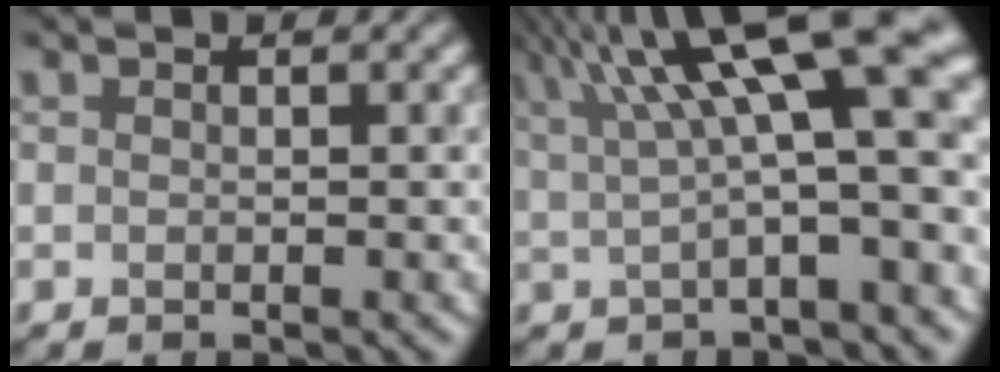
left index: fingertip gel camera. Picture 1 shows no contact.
{"total": 12.8, "force": [4.4, 3.4, 11.5], "torque": [-0.169, 0.018, 0.068]}